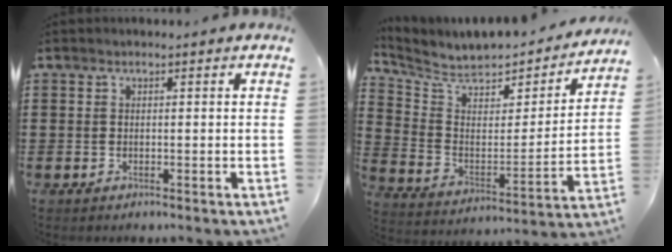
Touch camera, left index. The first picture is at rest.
{"total": 6.0, "force": [5.2, 2.4, 2.0], "torque": [-0.070, -0.040, 0.086]}